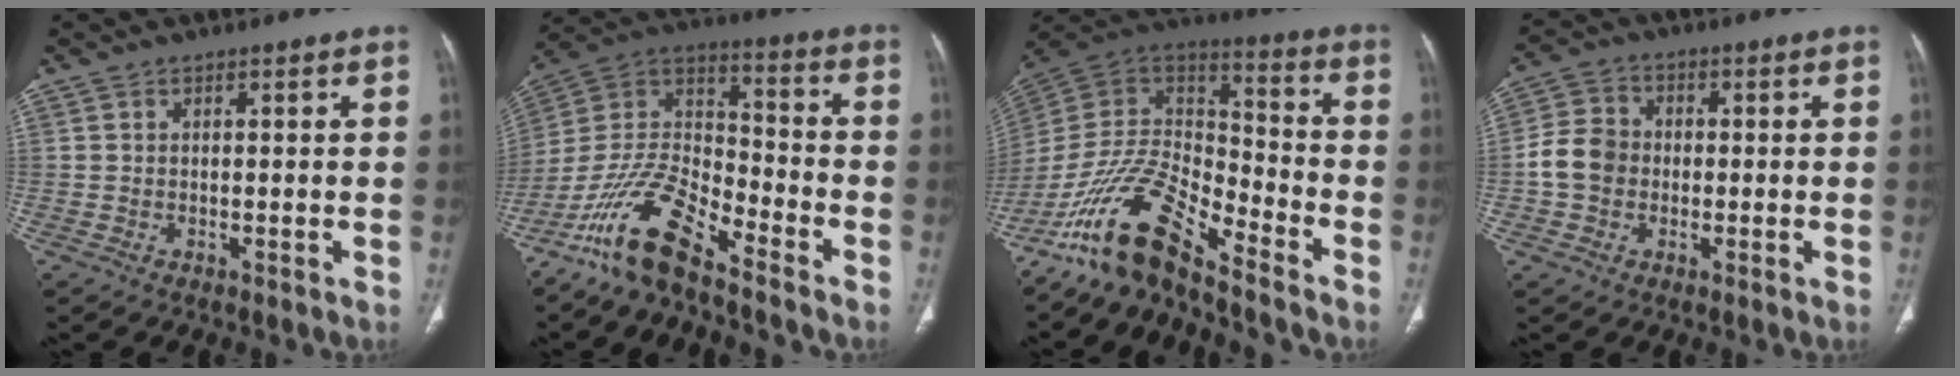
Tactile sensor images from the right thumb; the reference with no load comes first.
{"total": 14.6, "force": [-11.0, 4.8, 8.4], "torque": [-0.156, 0.078, -0.215]}
{"total": 15.6, "force": [-12.3, 4.8, 8.3], "torque": [-0.146, 0.095, -0.239]}
{"total": 6.9, "force": [-0.9, 5.9, 3.4], "torque": [-0.052, 0.019, -0.026]}